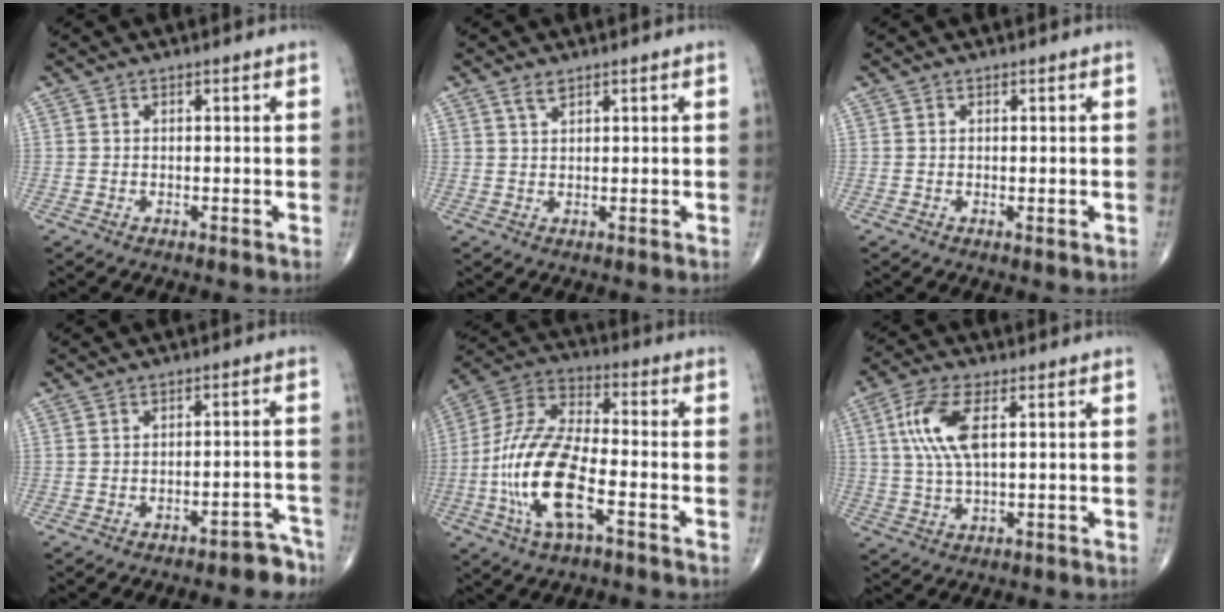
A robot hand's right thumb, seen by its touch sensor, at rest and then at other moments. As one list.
[{"total": 2.0, "force": [1.5, 0.7, 1.1], "torque": [-0.019, -0.002, 0.031]}, {"total": 0.5, "force": [0.0, 0.2, 0.5], "torque": [-0.011, -0.003, 0.000]}, {"total": 5.6, "force": [-4.7, 2.2, 2.0], "torque": [-0.002, 0.054, -0.056]}, {"total": 17.4, "force": [-5.2, 6.8, 15.1], "torque": [-0.320, 0.028, -0.100]}, {"total": 9.5, "force": [2.4, 3.7, 8.4], "torque": [-0.190, 0.004, 0.048]}]